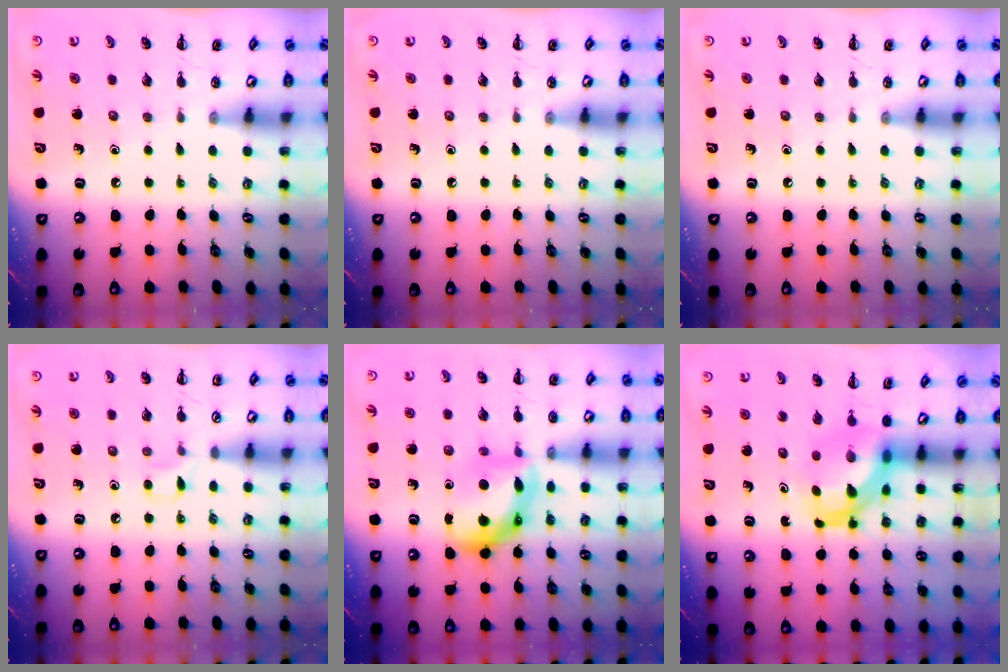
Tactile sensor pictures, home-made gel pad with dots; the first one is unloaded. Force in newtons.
{"total": 0.0}
{"total": 0.0}
{"total": 4.3, "press": 4.0, "slide": 1.7}
{"total": 12.3, "press": 12.3, "slide": 0.2}
{"total": 4.9, "press": 4.8, "slide": 0.8}